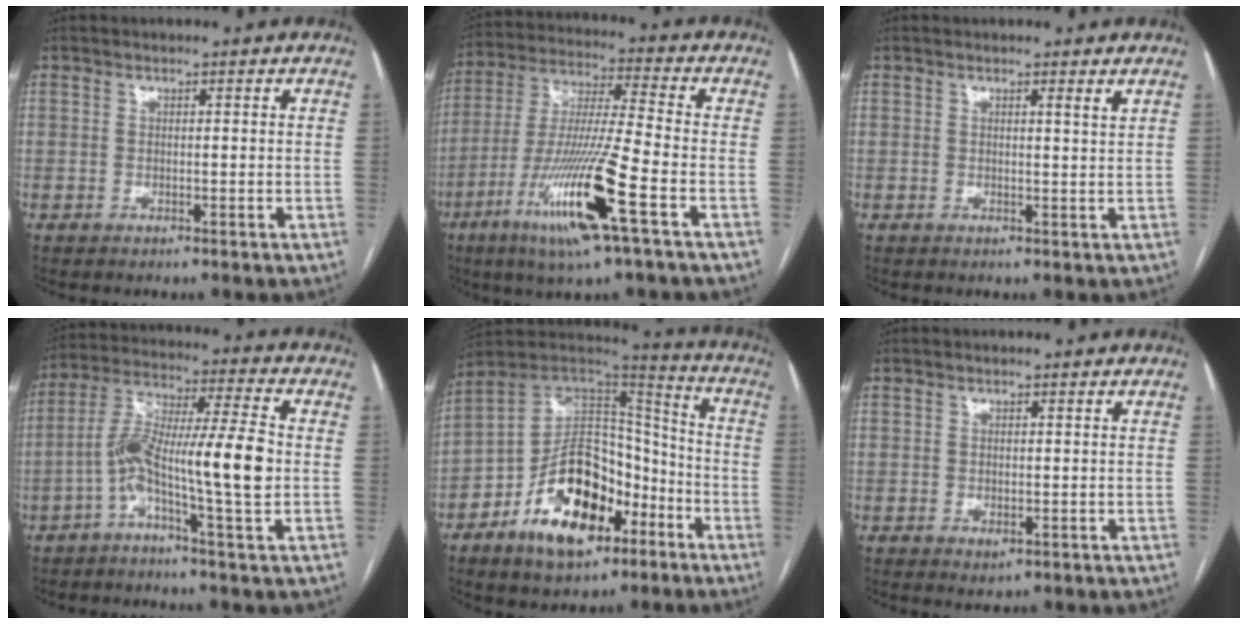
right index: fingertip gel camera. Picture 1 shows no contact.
{"total": 16.6, "force": [-7.3, -0.1, 14.9], "torque": [-0.310, -0.025, -0.137]}
{"total": 1.1, "force": [0.9, -0.2, 0.6], "torque": [-0.016, -0.008, 0.010]}
{"total": 12.9, "force": [-3.0, 0.3, 12.6], "torque": [-0.238, 0.023, -0.061]}
{"total": 18.7, "force": [-9.2, 9.7, 13.1], "torque": [-0.230, 0.018, -0.149]}
{"total": 1.4, "force": [-0.6, 0.8, 1.0], "torque": [-0.010, -0.002, -0.002]}